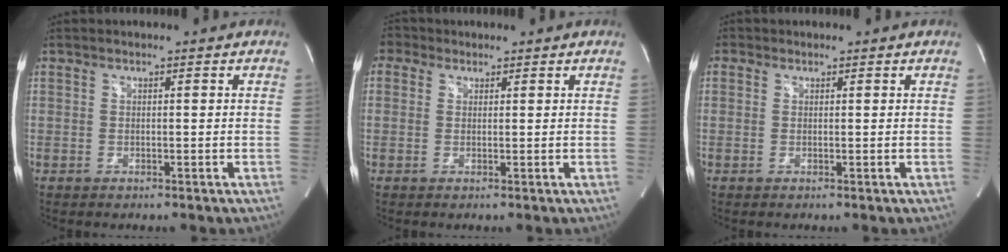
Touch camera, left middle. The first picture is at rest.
{"total": 3.0, "force": [1.5, 2.5, 0.8], "torque": [-0.019, 0.022, 0.027]}
{"total": 1.3, "force": [0.5, 1.1, 0.4], "torque": [-0.006, 0.006, 0.005]}